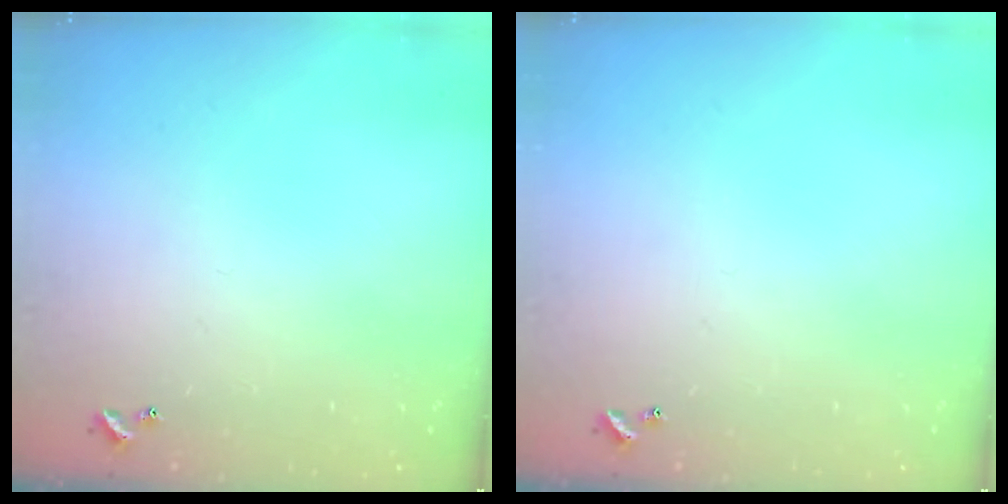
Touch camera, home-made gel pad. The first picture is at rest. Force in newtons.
{"total": 0.0}